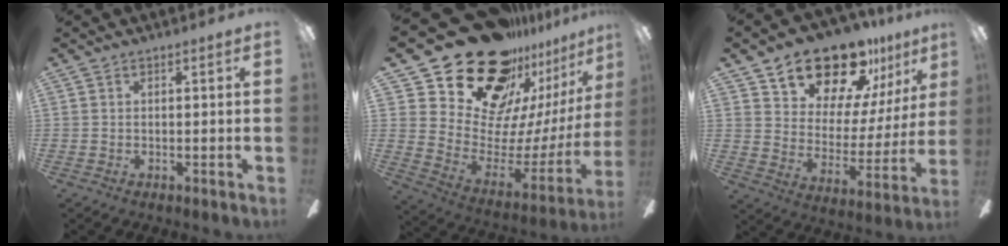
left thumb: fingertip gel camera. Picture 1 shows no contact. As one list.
[{"total": 28.5, "force": [20.8, 14.1, 13.4], "torque": [-0.215, -0.170, 0.409]}, {"total": 18.4, "force": [15.6, 7.7, 5.8], "torque": [-0.103, -0.124, 0.279]}]